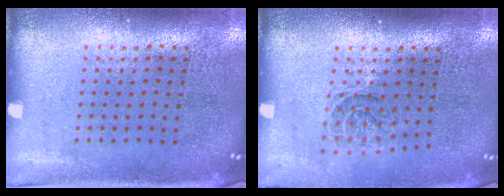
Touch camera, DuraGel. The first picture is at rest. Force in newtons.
{"total": 1.4, "press": 1.1, "slide": 0.8}